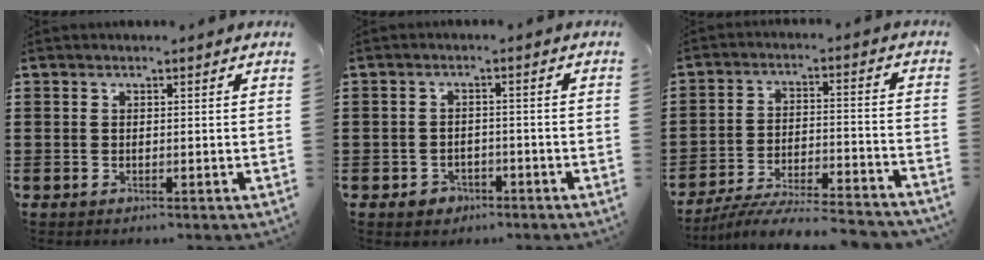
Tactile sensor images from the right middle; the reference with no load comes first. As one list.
[{"total": 1.9, "force": [-1.4, 1.2, 0.4], "torque": [-0.013, 0.000, -0.032]}, {"total": 7.2, "force": [-6.8, 0.1, 2.3], "torque": [-0.043, -0.002, -0.131]}]